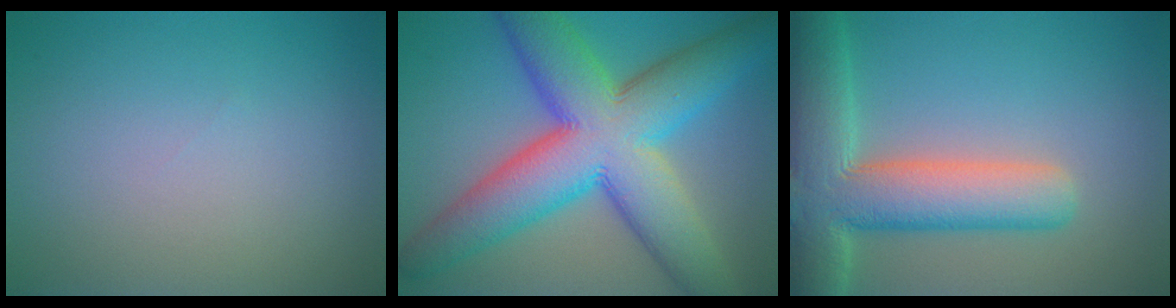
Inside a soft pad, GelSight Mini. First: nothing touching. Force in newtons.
{"total": 13.8, "press": 13.7, "slide": 0.3}
{"total": 9.7, "press": 9.6, "slide": 0.7}